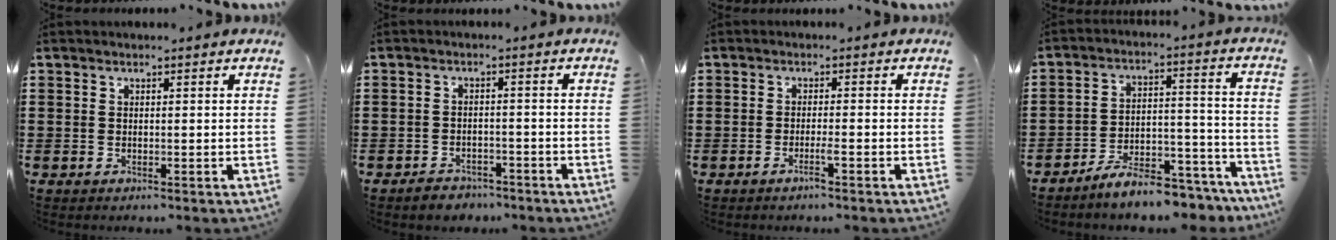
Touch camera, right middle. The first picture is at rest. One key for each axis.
{"total": 2.4, "fx": -2.3, "fy": 0.7, "fz": 0.0, "tx": -0.008, "ty": 0.005, "tz": -0.049}
{"total": 1.8, "fx": -1.3, "fy": -0.1, "fz": 1.3, "tx": -0.022, "ty": -0.004, "tz": -0.023}
{"total": 7.3, "fx": -6.9, "fy": 1.1, "fz": 2.2, "tx": -0.025, "ty": 0.020, "tz": -0.126}